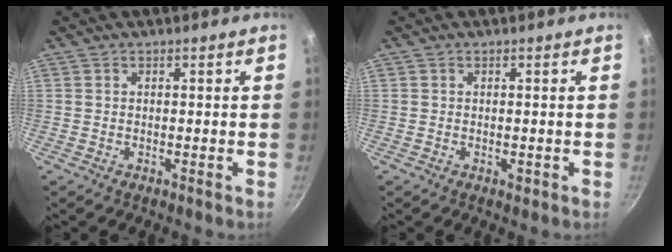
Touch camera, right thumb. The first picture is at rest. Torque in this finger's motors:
{"motor_torque": [0.17, -0.09, 0.18, 0.03, -0.02]}